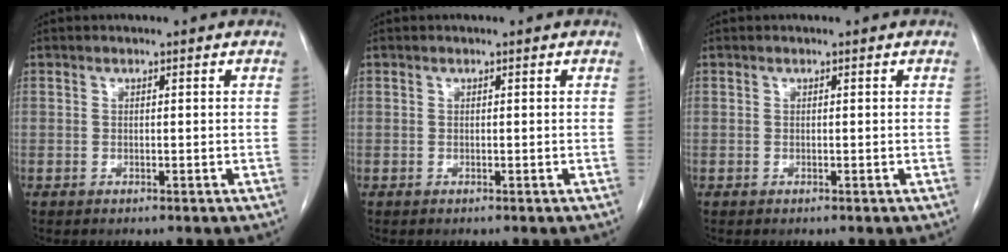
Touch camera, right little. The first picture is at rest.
{"total": 0.0}
{"total": 0.0}